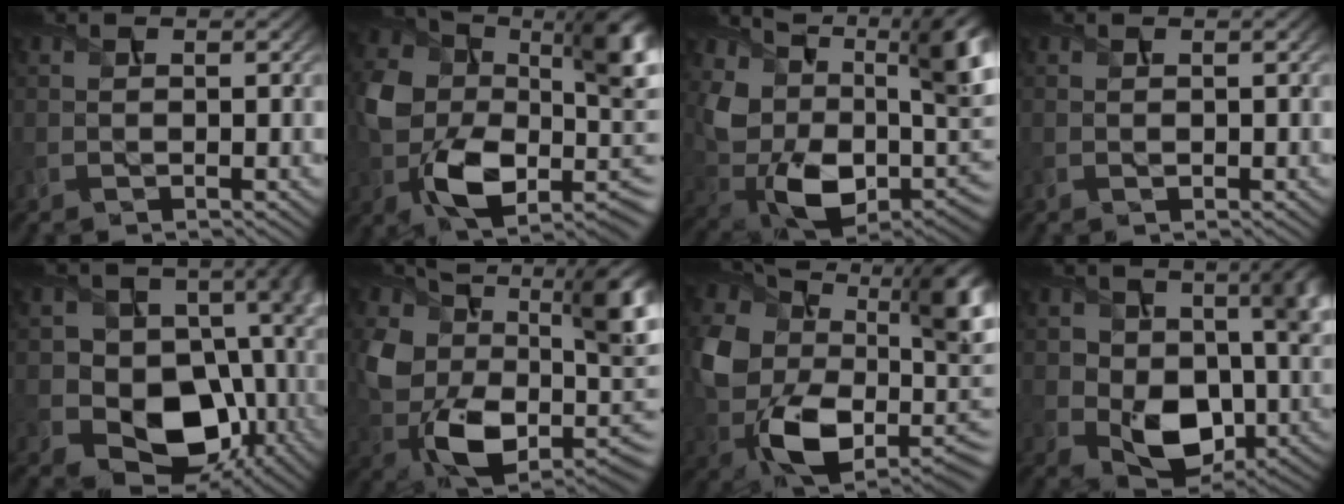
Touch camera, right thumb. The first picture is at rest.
{"total": 15.3, "force": [-1.4, 9.4, 12.0], "torque": [-0.227, -0.036, -0.019]}
{"total": 16.7, "force": [4.4, 11.3, 11.4], "torque": [-0.213, -0.022, 0.093]}
{"total": 0.7, "force": [0.3, 0.3, 0.5], "torque": [-0.011, 0.000, 0.007]}
{"total": 13.0, "force": [-2.2, 10.3, 7.7], "torque": [-0.096, -0.026, -0.055]}
{"total": 16.6, "force": [2.6, 10.5, 12.6], "torque": [-0.239, -0.032, 0.053]}
{"total": 16.6, "force": [1.3, 10.9, 12.4], "torque": [-0.244, -0.041, 0.034]}
{"total": 11.1, "force": [0.5, 7.8, 7.9], "torque": [-0.131, -0.040, 0.022]}